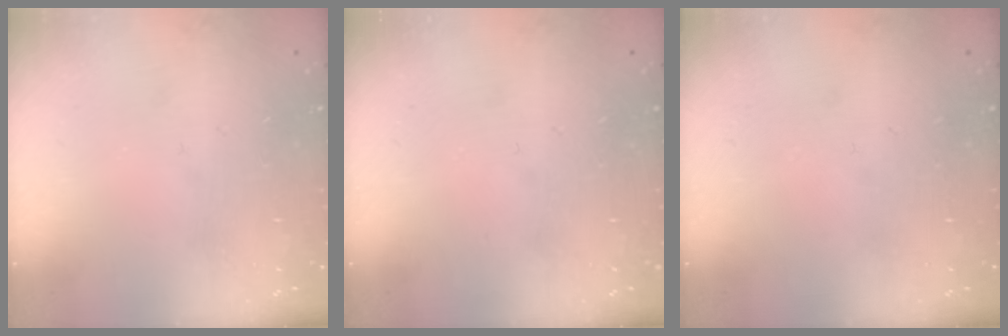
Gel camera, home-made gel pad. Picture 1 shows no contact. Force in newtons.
{"total": 0.0}
{"total": 0.0}